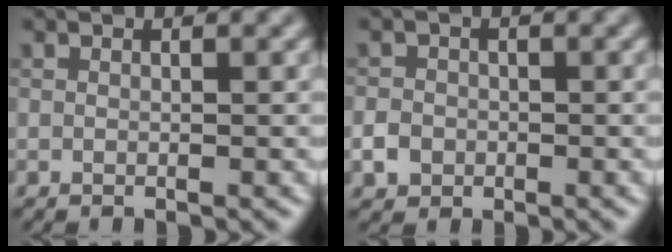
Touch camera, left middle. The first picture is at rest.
{"total": 1.9, "force": [-0.6, 1.7, 0.6], "torque": [-0.008, 0.001, -0.016]}